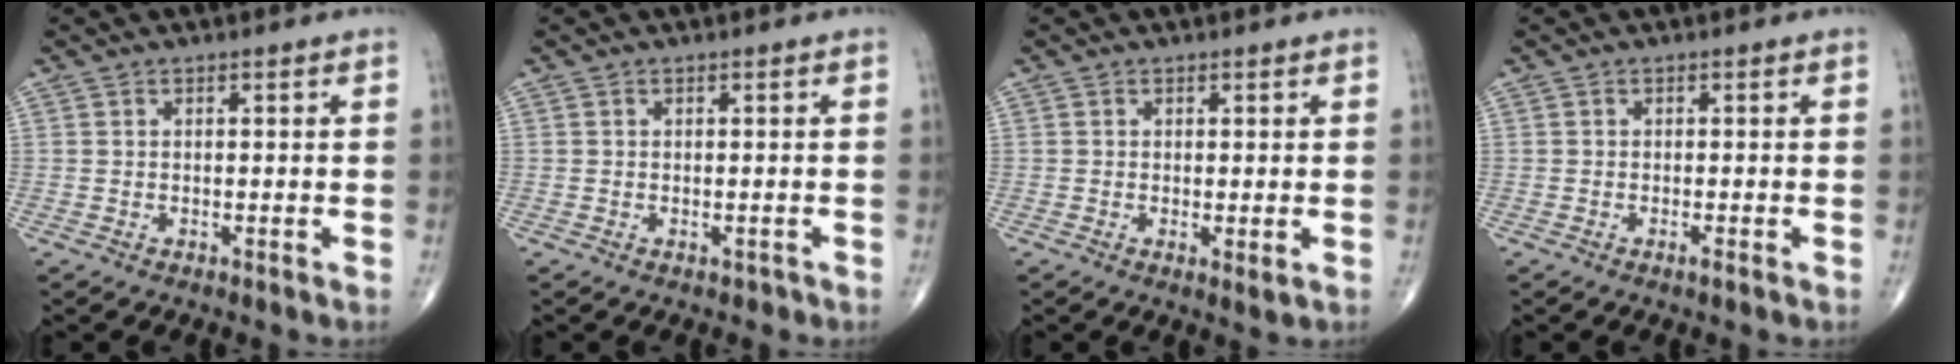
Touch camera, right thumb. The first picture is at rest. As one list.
[{"total": 0.6, "force": [-0.3, 0.4, 0.2], "torque": [0.003, 0.001, -0.004]}, {"total": 1.7, "force": [-0.1, 0.5, 1.6], "torque": [-0.030, -0.009, -0.003]}, {"total": 0.9, "force": [-0.5, 0.1, 0.7], "torque": [-0.015, -0.002, -0.010]}]